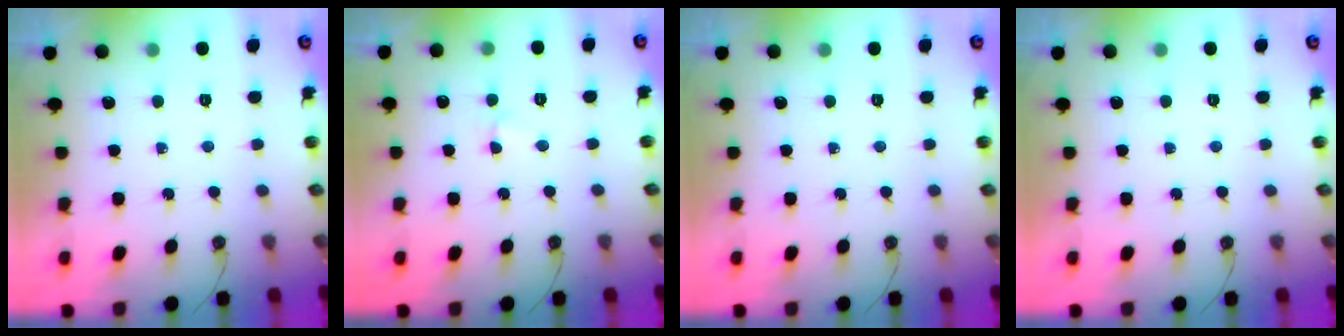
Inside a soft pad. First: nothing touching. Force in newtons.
{"total": 3.5, "press": 3.5, "slide": 0.5}
{"total": 0.0}
{"total": 0.0}